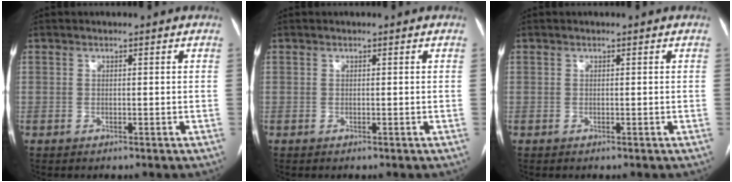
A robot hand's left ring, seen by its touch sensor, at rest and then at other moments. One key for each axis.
{"total": 0.0}
{"total": 0.0}